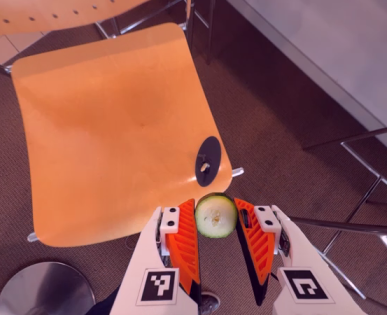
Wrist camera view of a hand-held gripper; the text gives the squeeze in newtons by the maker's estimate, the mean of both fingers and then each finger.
{"total": 8.9, "left": 8.7, "right": 9.2}